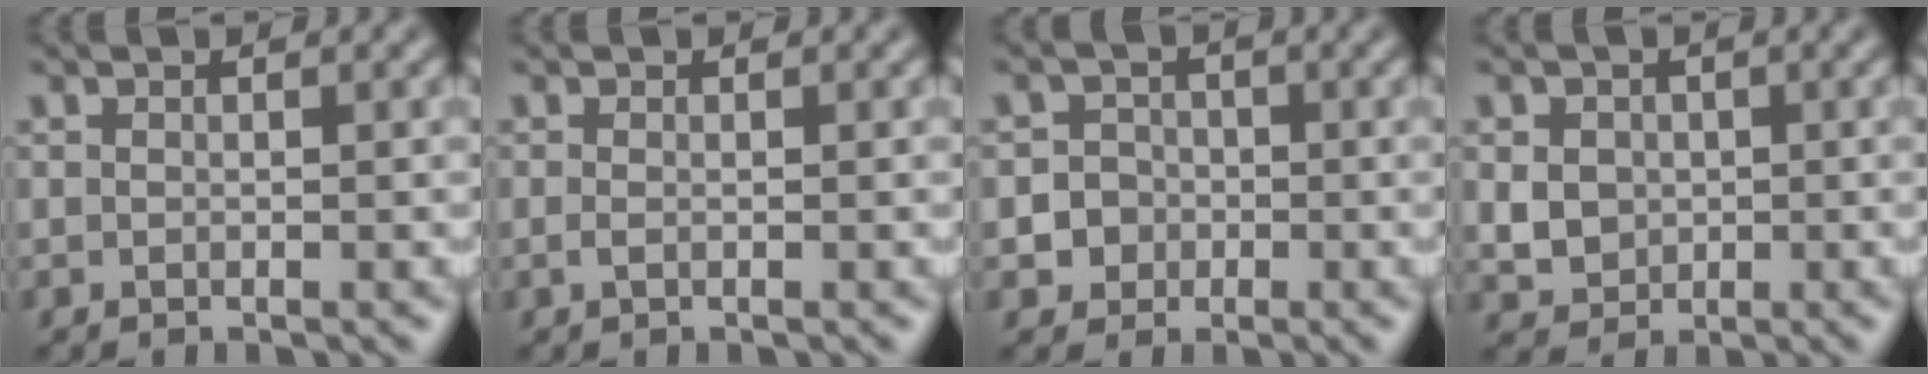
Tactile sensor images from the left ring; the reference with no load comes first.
{"total": 0.5, "force": [-0.1, 0.2, 0.5], "torque": [-0.011, -0.003, -0.002]}
{"total": 3.7, "force": [-1.1, 3.4, 0.7], "torque": [0.020, 0.006, -0.035]}
{"total": 2.7, "force": [0.2, 2.4, 1.3], "torque": [-0.029, -0.003, 0.008]}